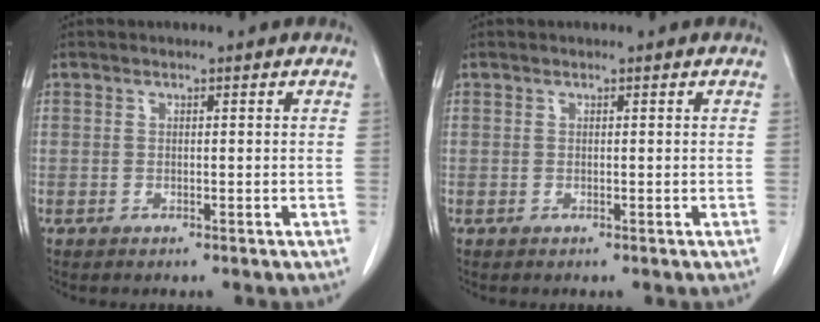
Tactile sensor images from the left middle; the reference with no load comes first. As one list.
[{"total": 0.0}]